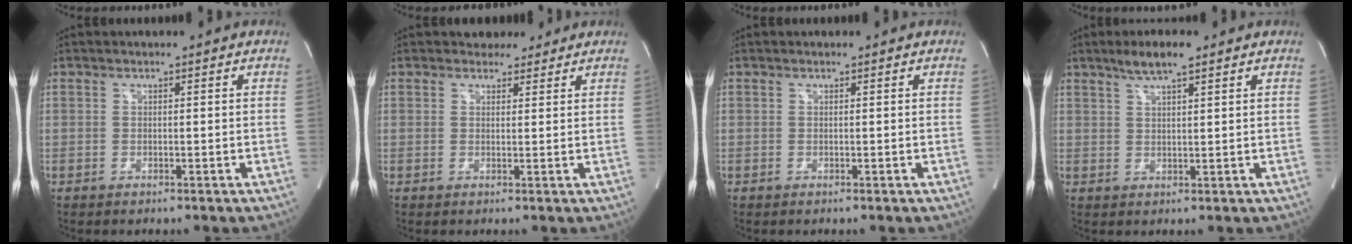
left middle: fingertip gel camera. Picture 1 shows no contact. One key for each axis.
{"total": 2.6, "fx": 2.2, "fy": 1.4, "fz": 0.2, "tx": 0.000, "ty": 0.007, "tz": 0.031}
{"total": 0.0}
{"total": 4.9, "fx": 3.4, "fy": 0.6, "fz": 3.4, "tx": -0.068, "ty": 0.008, "tz": 0.062}